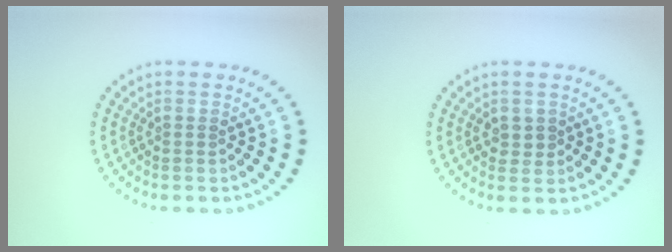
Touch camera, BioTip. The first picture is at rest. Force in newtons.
{"total": 1.0, "press": 0.9, "slide": 0.3}